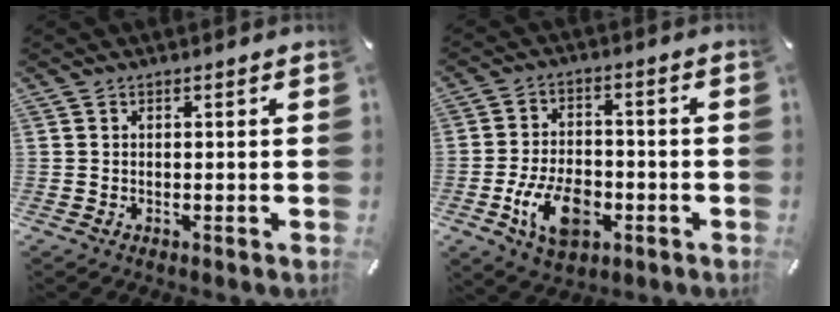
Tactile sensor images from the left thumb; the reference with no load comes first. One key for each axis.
{"total": 11.8, "fx": -4.3, "fy": 7.3, "fz": 8.2, "tx": -0.162, "ty": 0.009, "tz": -0.074}